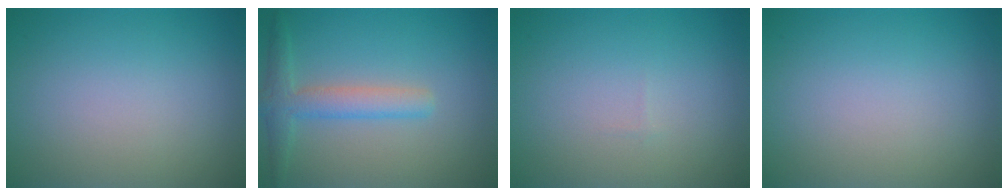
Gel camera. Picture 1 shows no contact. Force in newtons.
{"total": 3.1, "press": 3.1, "slide": 0.2}
{"total": 0.0}
{"total": 0.0}